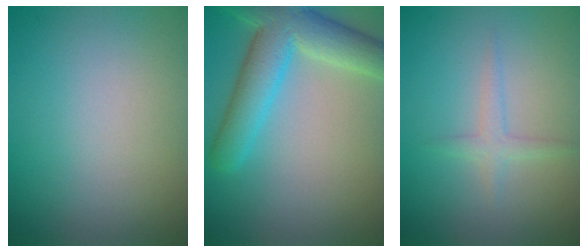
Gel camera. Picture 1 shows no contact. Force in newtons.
{"total": 7.5, "press": 7.5, "slide": 0.4}
{"total": 1.5, "press": 1.5, "slide": 0.1}